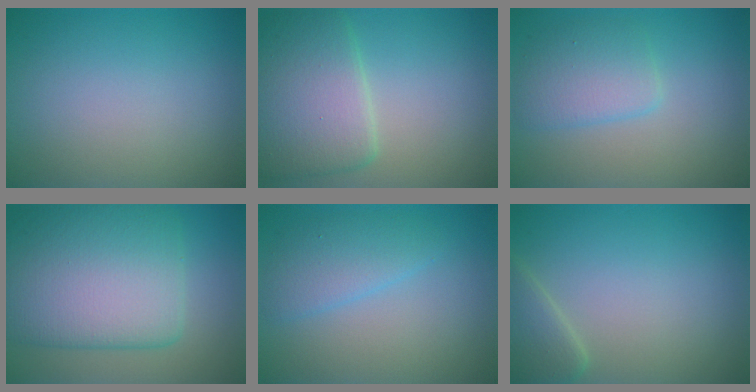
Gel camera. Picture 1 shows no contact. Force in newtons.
{"total": 6.2, "press": 6.2, "slide": 0.2}
{"total": 3.2, "press": 3.2, "slide": 0.1}
{"total": 10.3, "press": 10.3, "slide": 0.5}
{"total": 2.8, "press": 2.8, "slide": 0.2}
{"total": 2.6, "press": 2.6, "slide": 0.2}